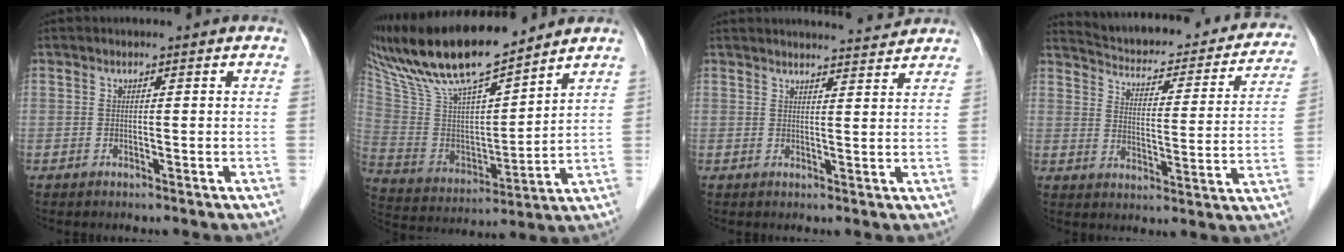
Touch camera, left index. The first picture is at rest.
{"total": 18.4, "force": [15.9, 2.6, 8.8], "torque": [-0.174, 0.009, 0.301]}
{"total": 5.9, "force": [5.8, -0.3, 1.0], "torque": [-0.019, 0.003, 0.066]}
{"total": 23.9, "force": [21.8, 6.0, 7.8], "torque": [-0.112, -0.029, 0.267]}